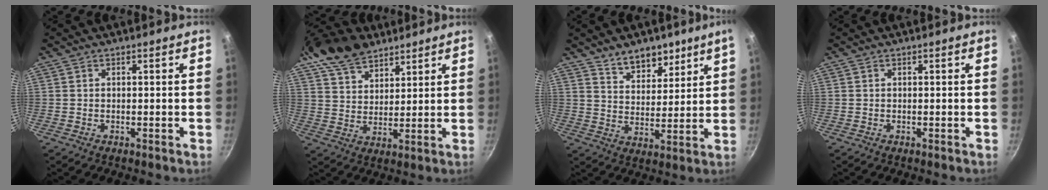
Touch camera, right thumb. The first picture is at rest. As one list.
[{"total": 13.5, "force": [10.0, 7.5, 5.3], "torque": [-0.078, -0.019, 0.179]}, {"total": 8.0, "force": [6.1, 3.1, 4.1], "torque": [-0.041, -0.042, 0.107]}, {"total": 0.0}]